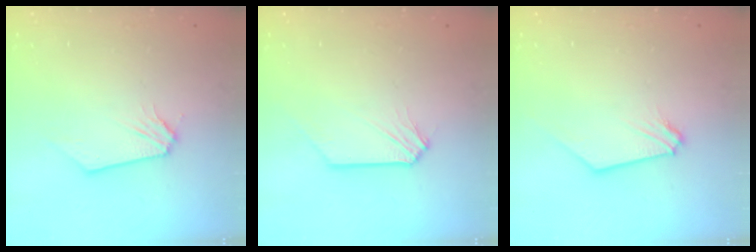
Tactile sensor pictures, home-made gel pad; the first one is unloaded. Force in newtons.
{"total": 0.0}
{"total": 0.9, "press": 0.9, "slide": 0.2}